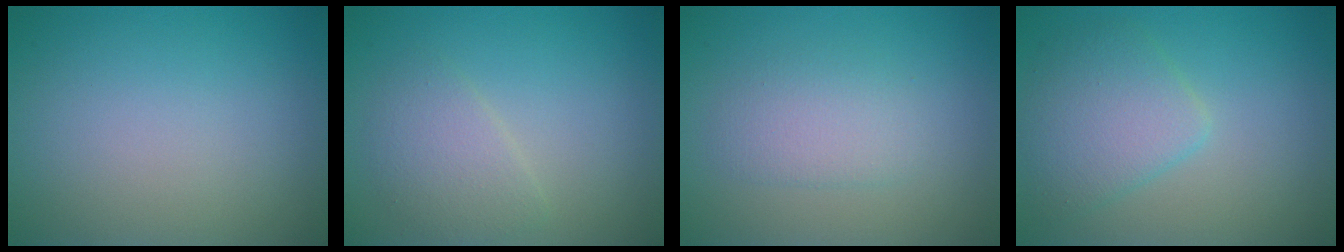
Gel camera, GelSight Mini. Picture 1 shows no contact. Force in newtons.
{"total": 2.5, "press": 2.5, "slide": 0.1}
{"total": 2.3, "press": 2.2, "slide": 0.1}
{"total": 4.0, "press": 4.0, "slide": 0.0}